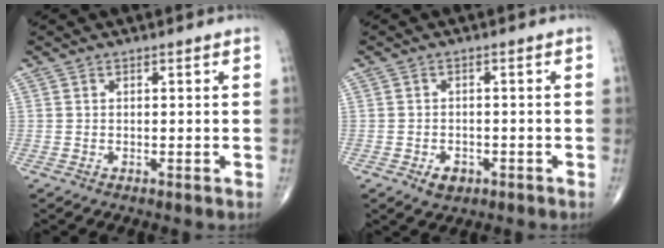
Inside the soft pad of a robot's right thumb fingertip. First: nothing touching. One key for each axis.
{"total": 3.0, "fx": -1.5, "fy": 2.0, "fz": 1.7, "tx": -0.020, "ty": 0.003, "tz": -0.019}